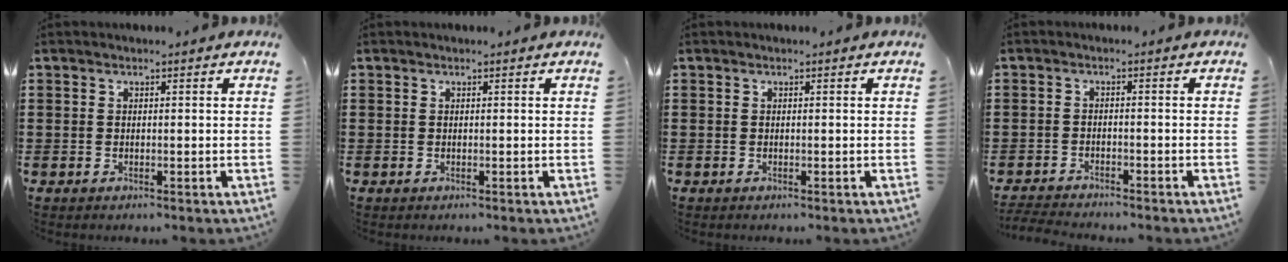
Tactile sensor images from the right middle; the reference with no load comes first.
{"total": 0.0}
{"total": 0.0}
{"total": 2.7, "force": [-2.7, 0.0, 0.1], "torque": [-0.015, -0.007, -0.059]}